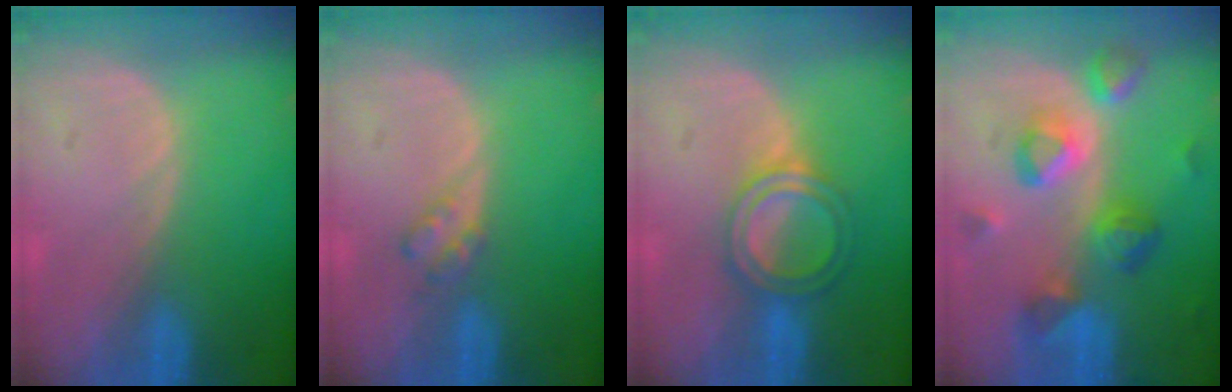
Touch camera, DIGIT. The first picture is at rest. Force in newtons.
{"total": 2.3, "press": 2.2, "slide": 0.3}
{"total": 4.9, "press": 4.9, "slide": 0.3}
{"total": 8.8, "press": 7.9, "slide": 3.7}